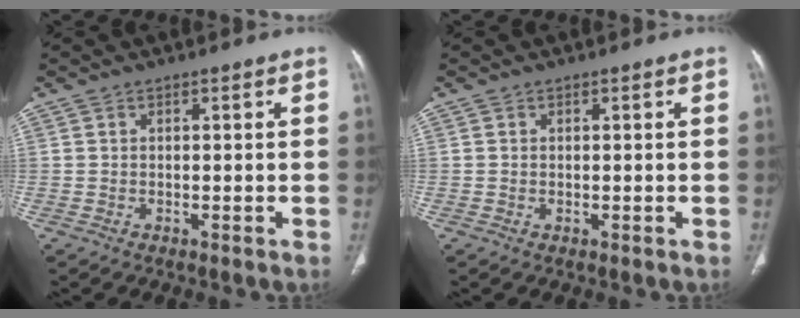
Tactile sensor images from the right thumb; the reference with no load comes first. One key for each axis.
{"total": 0.0}